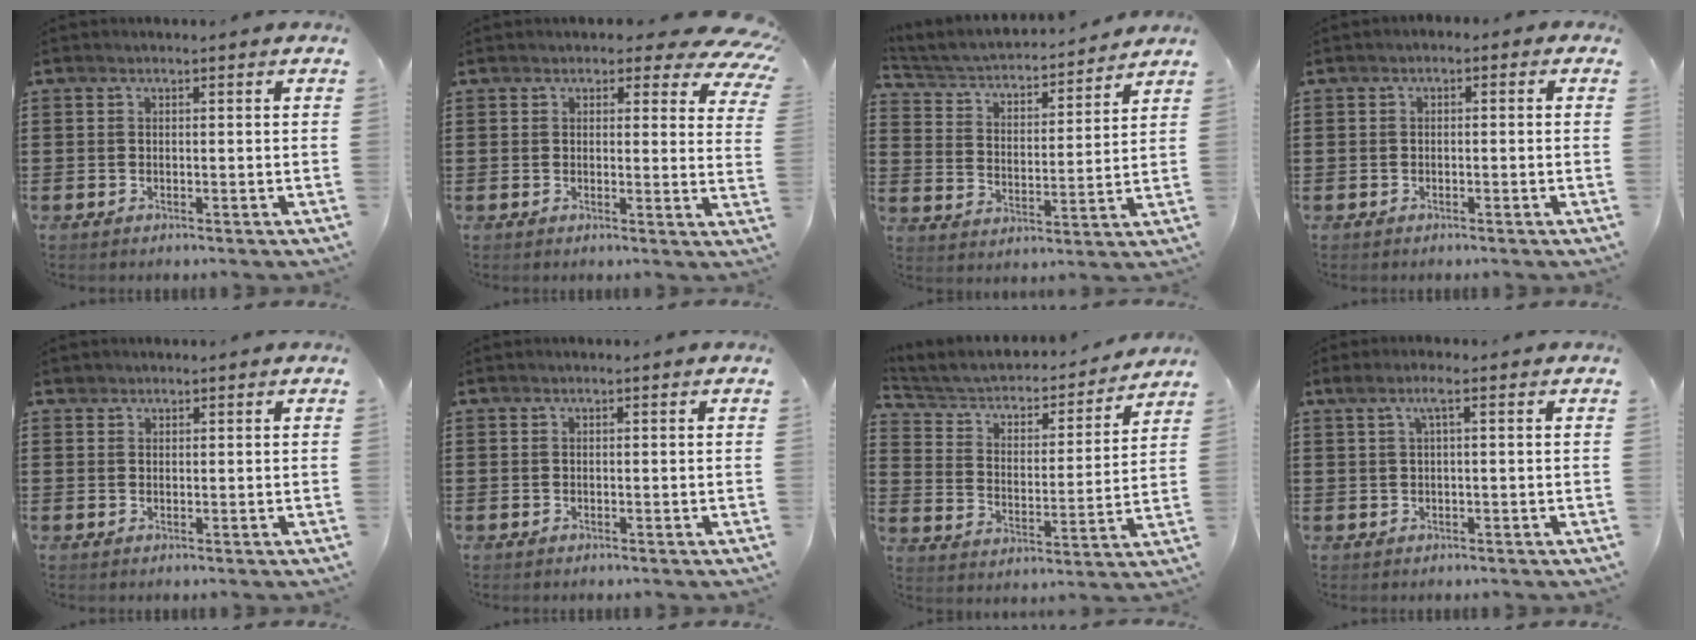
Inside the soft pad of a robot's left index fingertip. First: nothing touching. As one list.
[{"total": 3.5, "force": [2.6, 1.5, 1.8], "torque": [-0.025, -0.012, 0.041]}, {"total": 3.3, "force": [3.1, 0.9, 0.9], "torque": [-0.038, -0.027, 0.043]}, {"total": 1.0, "force": [-0.9, 0.5, 0.2], "torque": [-0.008, 0.003, -0.020]}, {"total": 1.0, "force": [0.9, 0.5, 0.1], "torque": [-0.004, 0.002, 0.018]}, {"total": 0.0}, {"total": 3.6, "force": [3.1, 1.6, 1.1], "torque": [-0.043, -0.027, 0.041]}, {"total": 2.6, "force": [0.7, 0.2, 2.5], "torque": [-0.047, 0.003, 0.011]}]